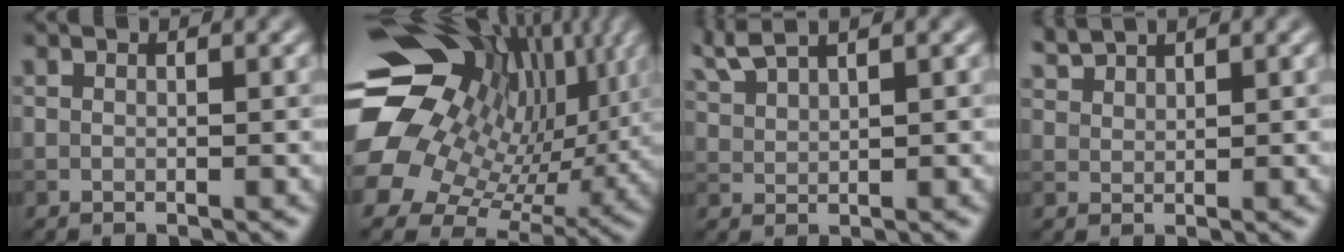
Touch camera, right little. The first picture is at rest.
{"total": 17.9, "force": [4.3, 13.3, 11.2], "torque": [-0.220, 0.025, 0.095]}
{"total": 3.2, "force": [2.7, 0.6, 1.7], "torque": [-0.040, 0.014, 0.058]}
{"total": 1.8, "force": [1.7, 0.2, 0.2], "torque": [-0.006, 0.005, 0.039]}